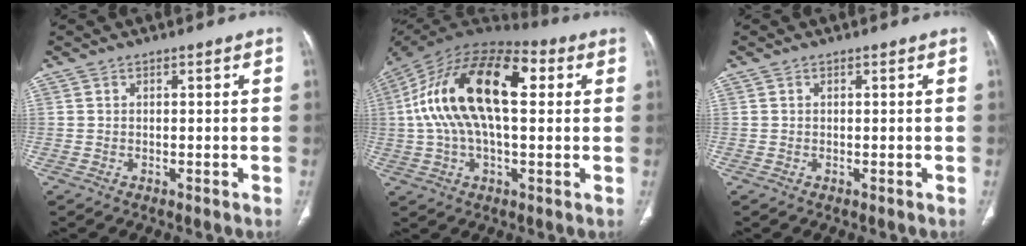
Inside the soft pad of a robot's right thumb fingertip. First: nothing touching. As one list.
[{"total": 22.6, "force": [4.1, 11.0, 19.3], "torque": [-0.349, 0.038, 0.057]}, {"total": 0.0}]